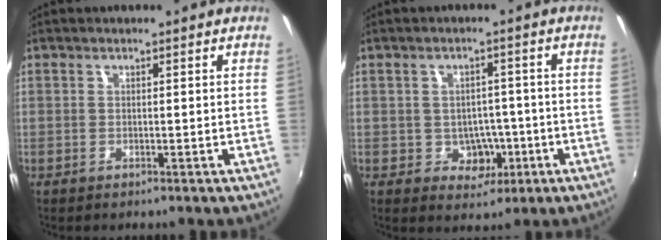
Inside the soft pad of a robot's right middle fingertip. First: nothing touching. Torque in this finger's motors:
{"motor_torque": [0.33, -0.26, 0.03, 0.00]}